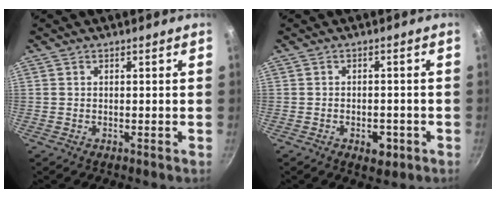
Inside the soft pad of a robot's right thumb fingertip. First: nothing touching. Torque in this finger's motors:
{"motor_torque": [-0.28, 0.17, -0.17, 0.07, -0.01]}